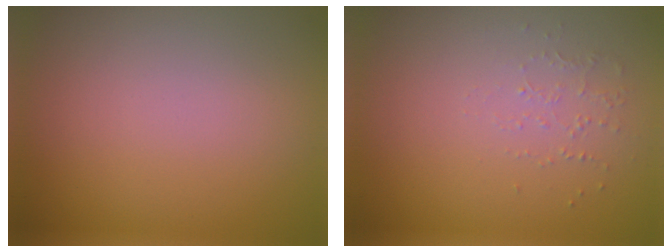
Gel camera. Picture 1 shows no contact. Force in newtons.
{"total": 0.8, "press": 0.5, "slide": 0.6}